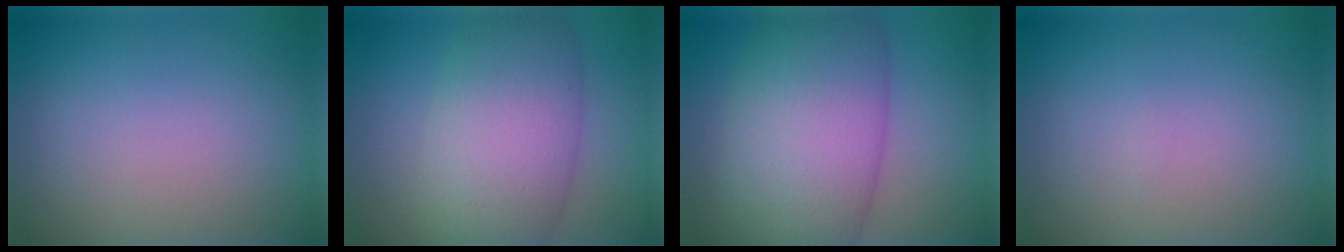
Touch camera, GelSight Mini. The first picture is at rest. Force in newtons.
{"total": 9.0, "press": 9.0, "slide": 0.6}
{"total": 12.1, "press": 12.0, "slide": 0.4}
{"total": 0.0}